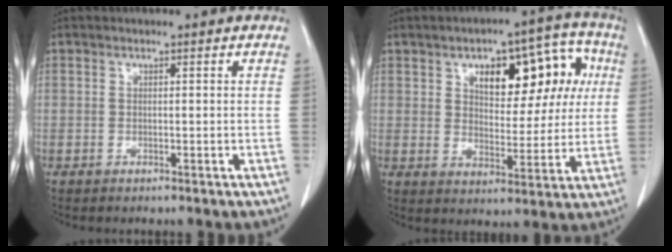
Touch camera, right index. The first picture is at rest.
{"total": 13.6, "force": [4.6, 6.5, 11.1], "torque": [-0.137, 0.039, 0.070]}